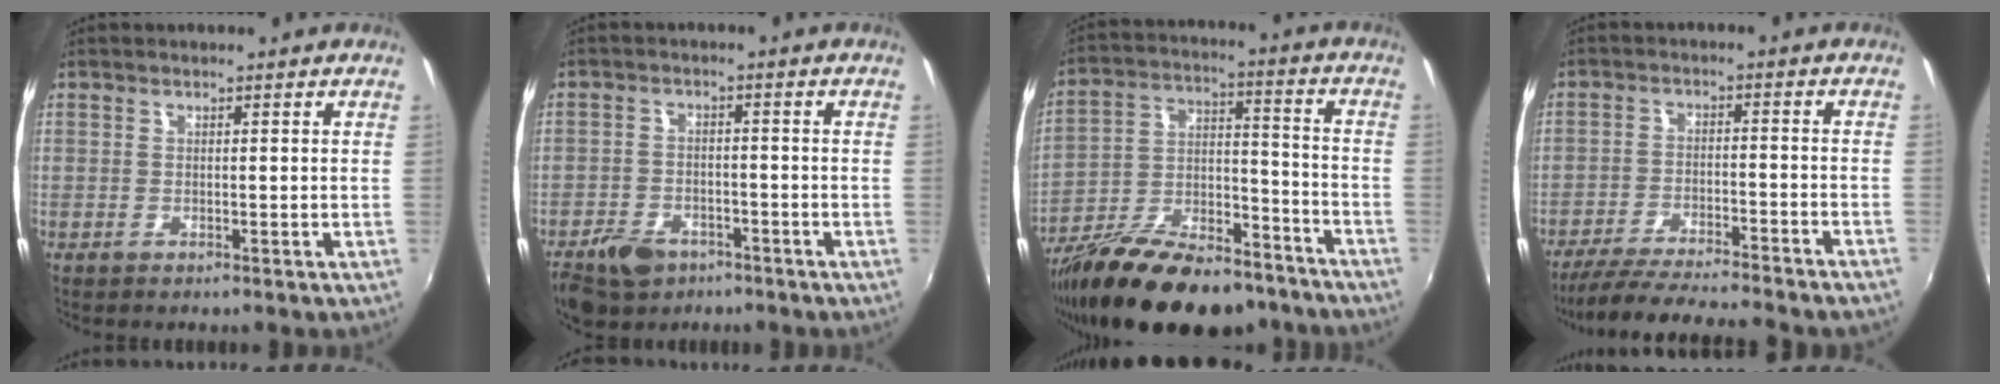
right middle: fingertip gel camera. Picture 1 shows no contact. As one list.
[{"total": 8.5, "force": [-5.7, 5.0, 3.7], "torque": [-0.099, -0.002, -0.092]}, {"total": 23.1, "force": [-17.2, 8.5, 12.8], "torque": [-0.229, -0.007, -0.264]}, {"total": 16.7, "force": [-15.0, 0.8, 7.4], "torque": [-0.144, -0.021, -0.228]}]